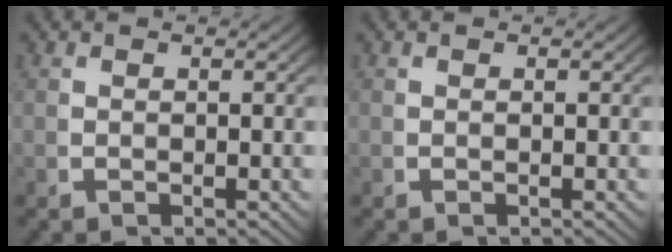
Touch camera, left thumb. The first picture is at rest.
{"total": 0.0}